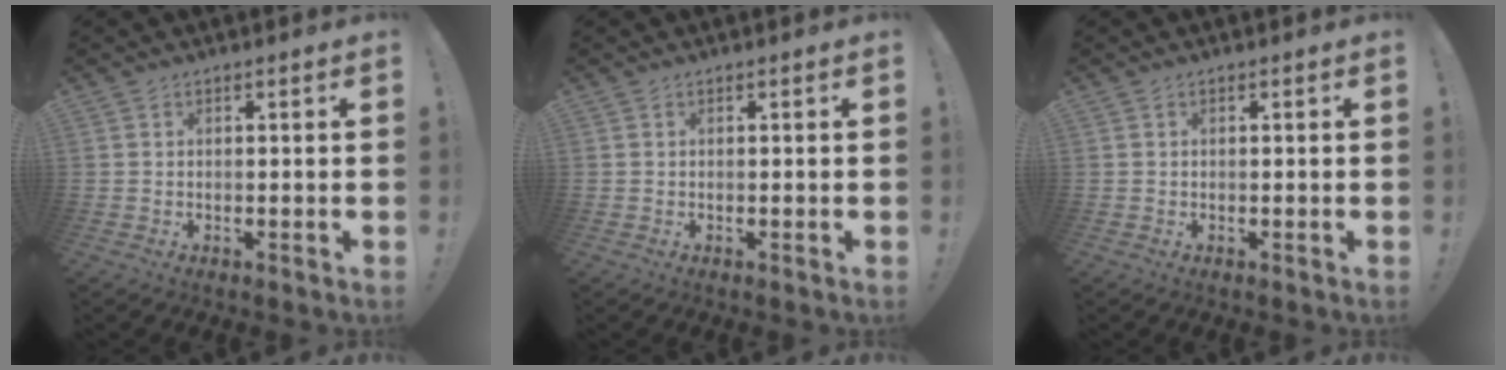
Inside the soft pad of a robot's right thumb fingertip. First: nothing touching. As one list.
[{"total": 0.0}, {"total": 0.0}]